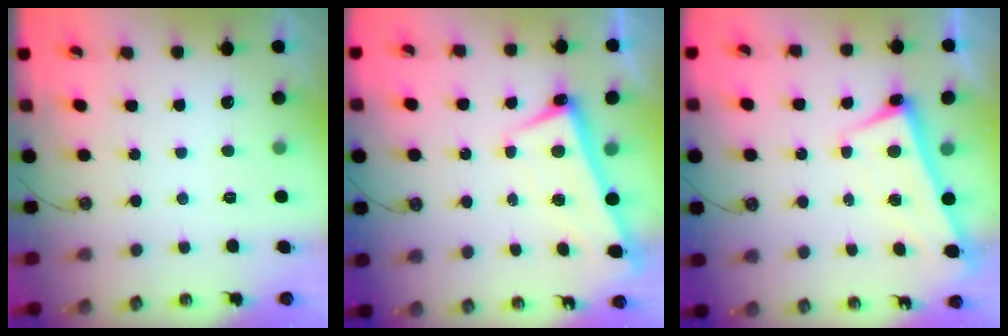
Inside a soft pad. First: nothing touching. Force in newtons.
{"total": 2.6, "press": 2.5, "slide": 0.7}
{"total": 2.5, "press": 2.4, "slide": 0.7}